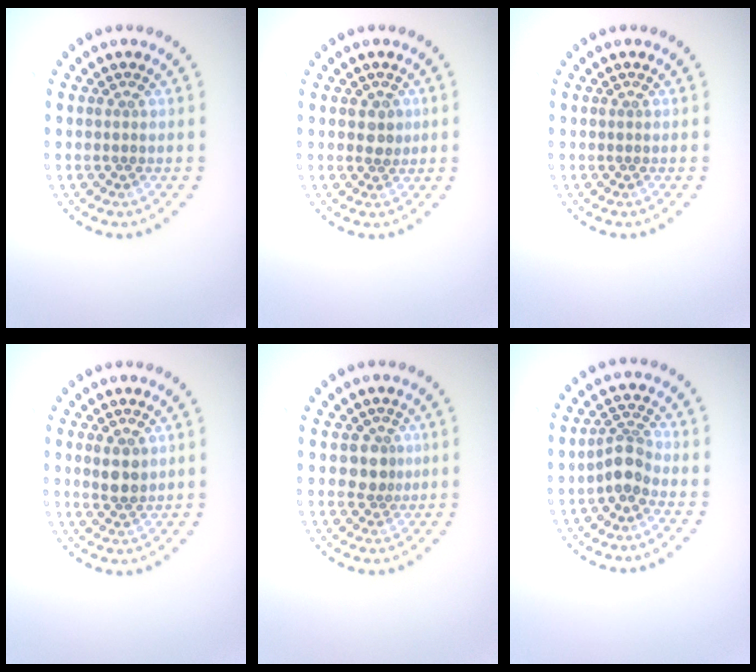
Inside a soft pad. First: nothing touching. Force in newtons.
{"total": 1.4, "press": 1.3, "slide": 0.5}
{"total": 0.0}
{"total": 2.1, "press": 2.0, "slide": 0.6}
{"total": 2.2, "press": 1.7, "slide": 1.3}
{"total": 2.6, "press": 2.0, "slide": 1.6}